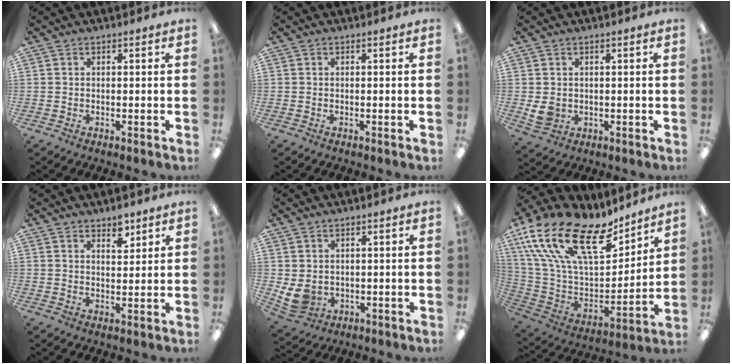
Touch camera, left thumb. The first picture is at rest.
{"total": 0.0}
{"total": 4.0, "force": [0.7, 3.4, 2.0], "torque": [-0.037, -0.001, 0.016]}
{"total": 4.2, "force": [3.4, 1.8, 1.5], "torque": [-0.004, -0.024, 0.057]}
{"total": 5.2, "force": [1.0, 4.2, 2.8], "torque": [-0.074, -0.003, 0.023]}
{"total": 25.4, "force": [15.7, 11.0, 16.7], "torque": [-0.332, -0.101, 0.280]}